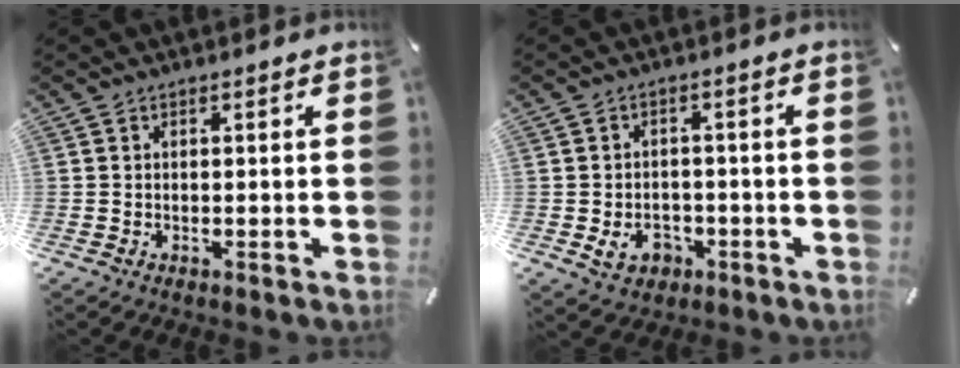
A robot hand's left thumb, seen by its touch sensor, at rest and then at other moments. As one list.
[{"total": 6.1, "force": [-2.1, 4.9, 3.0], "torque": [-0.051, 0.004, -0.041]}]